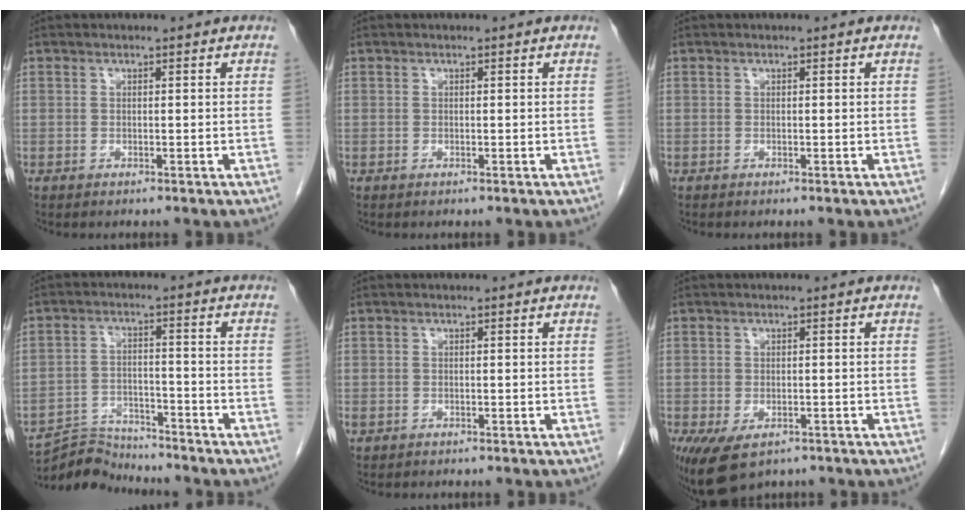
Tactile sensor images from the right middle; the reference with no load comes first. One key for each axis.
{"total": 0.0}
{"total": 0.0}
{"total": 7.2, "fx": -7.1, "fy": 0.8, "fz": -0.5, "tx": 0.004, "ty": 0.001, "tz": -0.128}
{"total": 0.8, "fx": -0.4, "fy": 0.5, "fz": 0.4, "tx": -0.015, "ty": 0.000, "tz": -0.005}
{"total": 5.9, "fx": -3.6, "fy": 3.1, "fz": 3.4, "tx": -0.061, "ty": -0.011, "tz": -0.054}